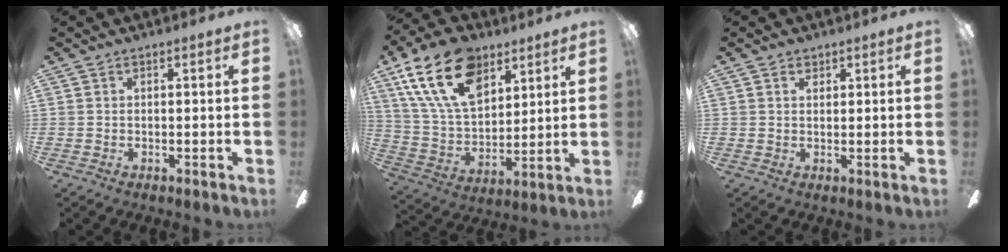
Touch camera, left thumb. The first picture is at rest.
{"total": 21.7, "force": [11.9, 12.6, 13.0], "torque": [-0.247, -0.039, 0.215]}
{"total": 1.4, "force": [1.0, 0.9, 0.5], "torque": [-0.003, -0.001, 0.017]}